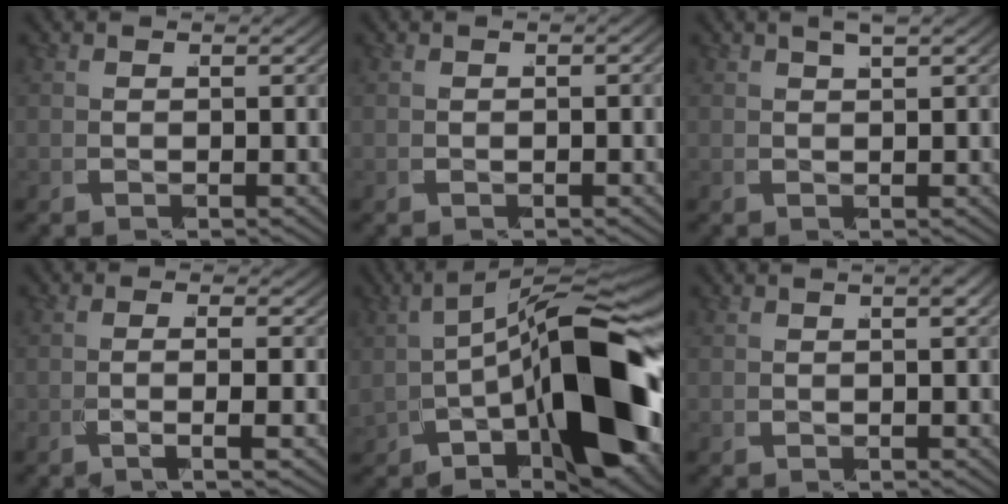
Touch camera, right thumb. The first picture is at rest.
{"total": 0.6, "force": [-0.1, 0.3, 0.4], "torque": [-0.003, 0.002, -0.002]}
{"total": 2.0, "force": [1.3, 0.6, 1.3], "torque": [-0.011, 0.008, 0.017]}
{"total": 3.6, "force": [-1.3, 0.6, 3.2], "torque": [-0.065, 0.003, -0.033]}
{"total": 16.1, "force": [-2.3, 8.0, 13.8], "torque": [-0.214, -0.021, -0.032]}
{"total": 2.4, "force": [0.9, 1.0, 1.9], "torque": [-0.015, 0.011, 0.009]}